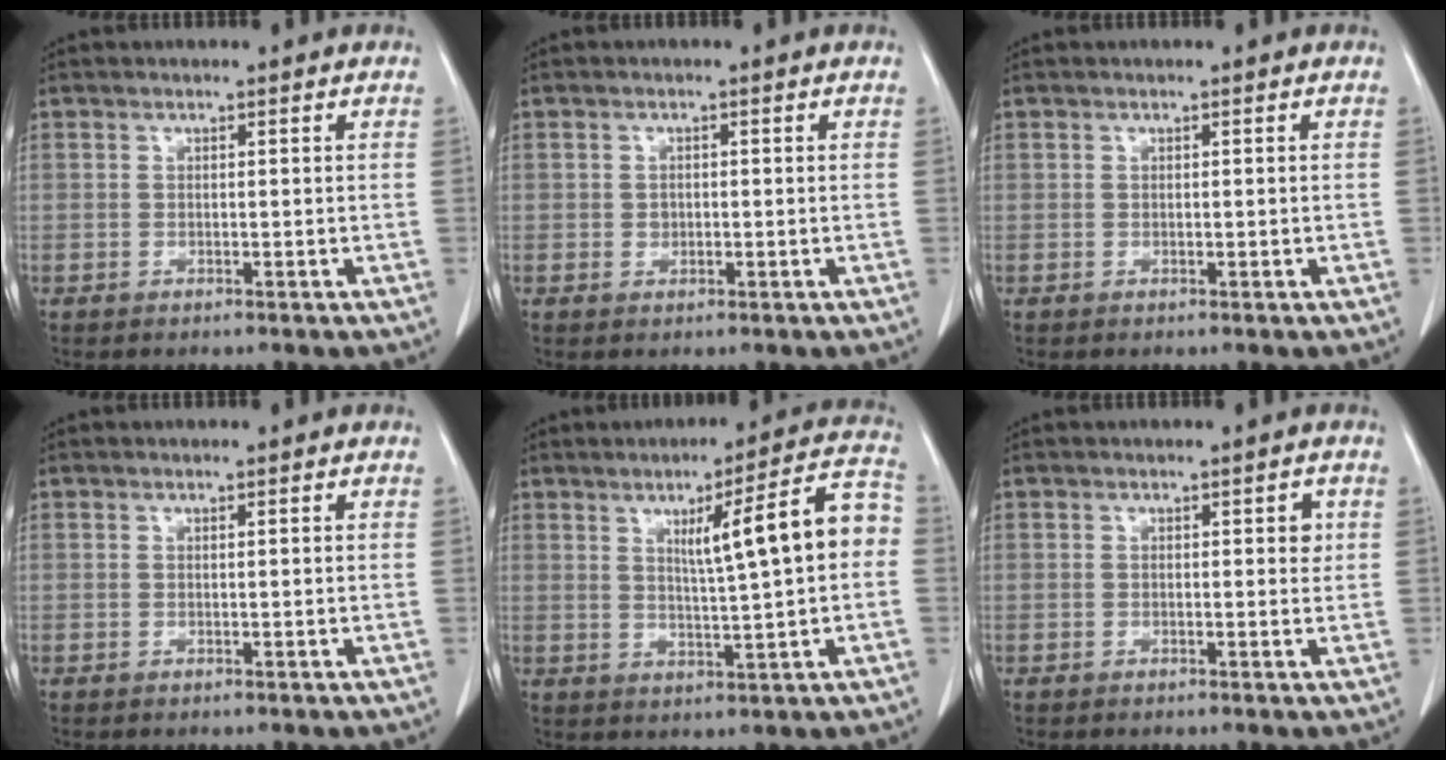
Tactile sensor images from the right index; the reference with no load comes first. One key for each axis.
{"total": 1.2, "fx": -0.1, "fy": 1.0, "fz": 0.6, "tx": -0.011, "ty": 0.001, "tz": 0.001}
{"total": 0.0}
{"total": 0.0}
{"total": 11.4, "fx": 1.5, "fy": 0.8, "fz": 11.2, "tx": -0.156, "ty": 0.023, "tz": 0.022}
{"total": 1.7, "fx": 0.4, "fy": 0.7, "fz": 1.5, "tx": -0.014, "ty": 0.003, "tz": 0.004}